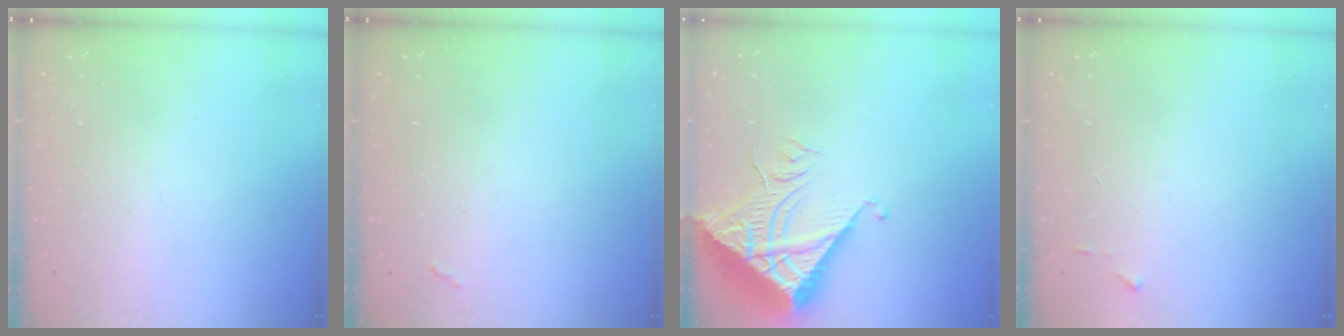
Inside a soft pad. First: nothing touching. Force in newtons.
{"total": 2.8, "press": 2.8, "slide": 0.4}
{"total": 11.2, "press": 11.2, "slide": 0.9}
{"total": 3.7, "press": 3.7, "slide": 0.4}